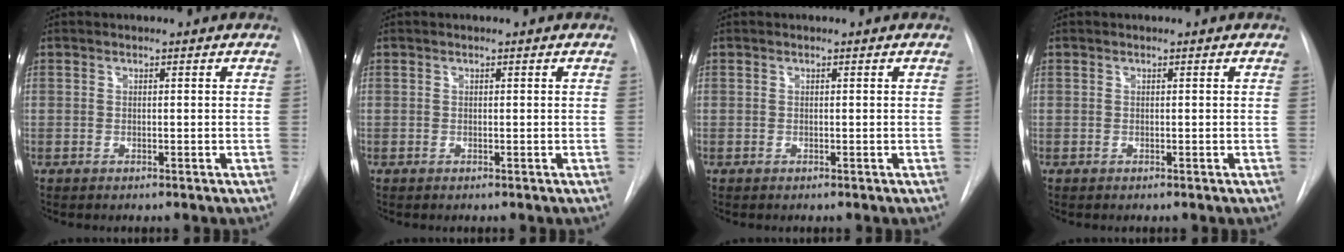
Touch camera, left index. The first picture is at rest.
{"total": 0.0}
{"total": 0.0}
{"total": 0.0}